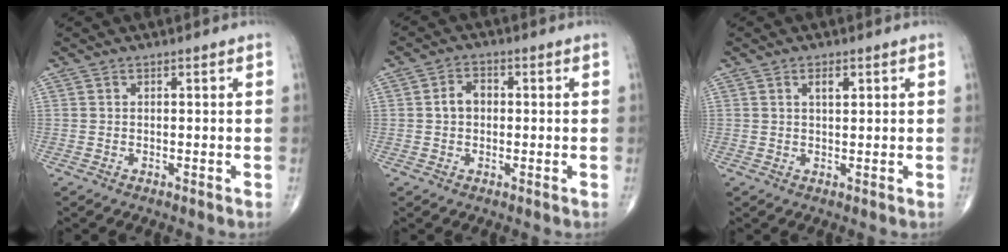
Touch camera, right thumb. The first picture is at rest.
{"total": 3.7, "force": [0.1, 2.8, 2.5], "torque": [-0.039, 0.015, -0.003]}
{"total": 2.1, "force": [1.0, 0.9, 1.7], "torque": [-0.021, -0.006, 0.015]}